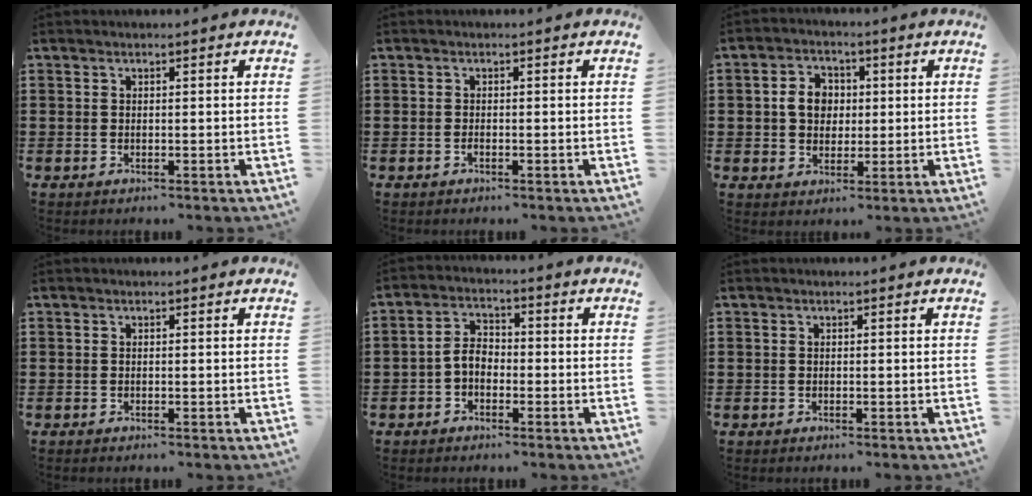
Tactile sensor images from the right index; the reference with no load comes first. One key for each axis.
{"total": 0.5, "fx": -0.4, "fy": 0.1, "fz": 0.4, "tx": -0.009, "ty": -0.004, "tz": -0.006}
{"total": 5.2, "fx": 0.4, "fy": 4.4, "fz": 2.8, "tx": -0.060, "ty": 0.015, "tz": 0.001}
{"total": 0.0}
{"total": 3.7, "fx": -1.4, "fy": 2.4, "fz": 2.5, "tx": -0.063, "ty": 0.006, "tz": -0.034}
{"total": 0.0}